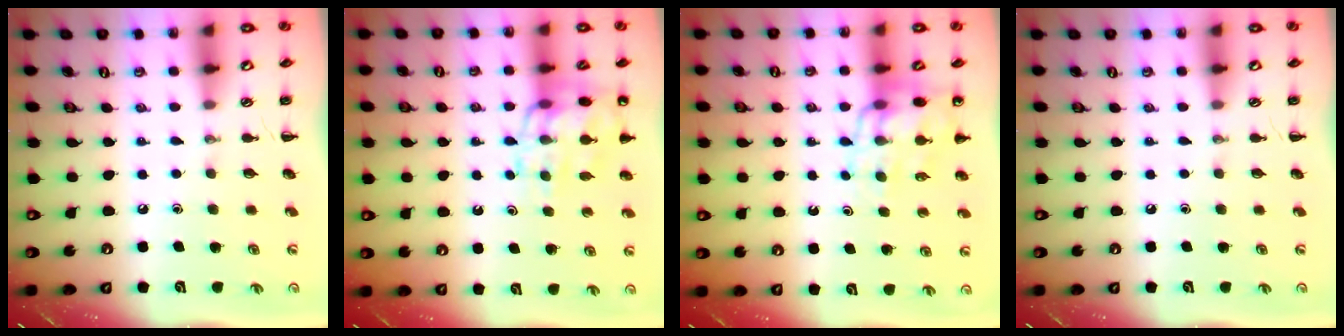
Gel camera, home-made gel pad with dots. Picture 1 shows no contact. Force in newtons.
{"total": 15.7, "press": 15.4, "slide": 3.0}
{"total": 14.3, "press": 13.7, "slide": 3.9}
{"total": 0.0}